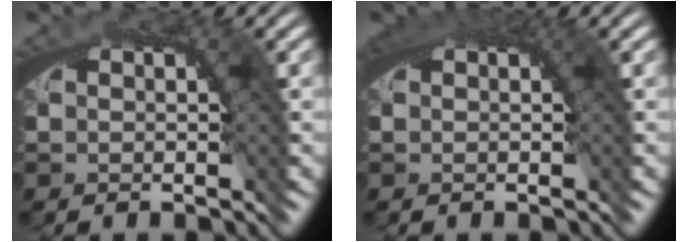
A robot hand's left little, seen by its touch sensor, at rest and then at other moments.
{"total": 0.9, "force": [0.3, 0.6, 0.7], "torque": [-0.011, -0.005, 0.006]}